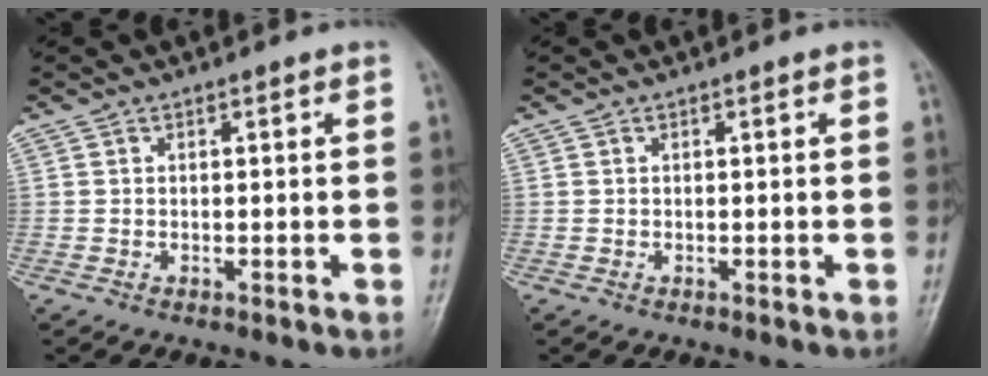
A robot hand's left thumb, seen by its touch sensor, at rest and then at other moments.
{"total": 0.0}